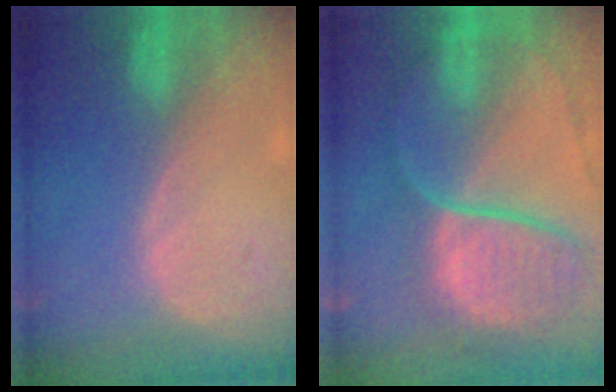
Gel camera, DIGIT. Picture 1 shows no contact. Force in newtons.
{"total": 11.0, "press": 9.2, "slide": 6.1}